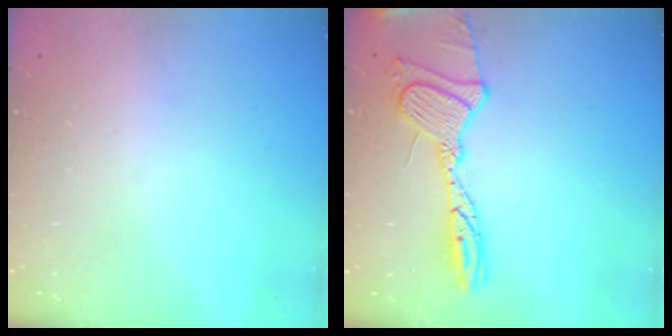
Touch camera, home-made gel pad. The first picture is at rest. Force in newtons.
{"total": 17.1, "press": 17.1, "slide": 1.5}